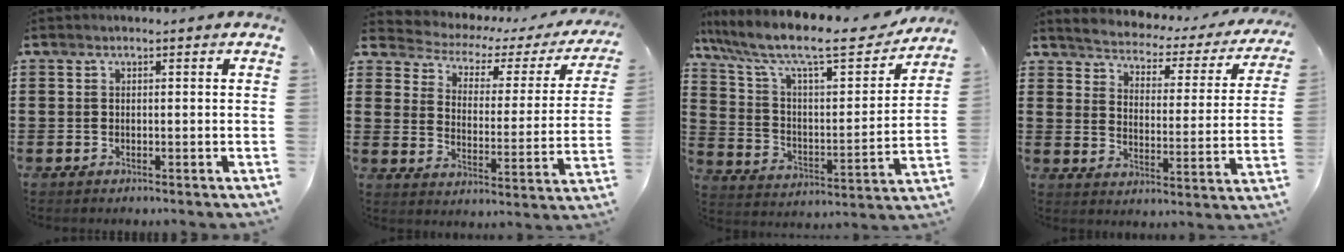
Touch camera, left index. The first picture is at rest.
{"total": 2.6, "force": [1.7, 1.5, 1.2], "torque": [-0.042, -0.018, 0.016]}
{"total": 12.1, "force": [9.8, 2.2, 6.7], "torque": [-0.162, -0.057, 0.162]}
{"total": 2.3, "force": [2.3, 0.2, 0.1], "torque": [-0.023, -0.026, 0.027]}